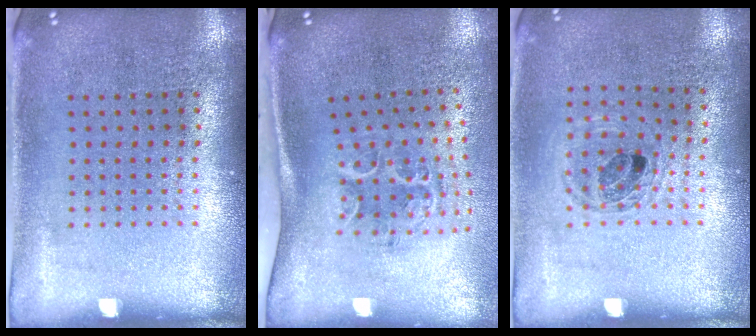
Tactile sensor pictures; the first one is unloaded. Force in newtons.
{"total": 1.5, "press": 1.3, "slide": 0.8}
{"total": 1.0, "press": 1.0, "slide": 0.3}